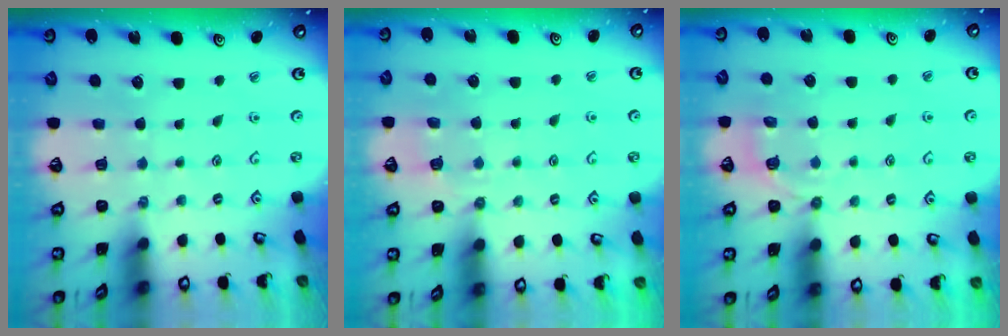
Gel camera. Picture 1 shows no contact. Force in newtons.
{"total": 4.5, "press": 4.4, "slide": 1.1}
{"total": 4.8, "press": 4.3, "slide": 2.2}